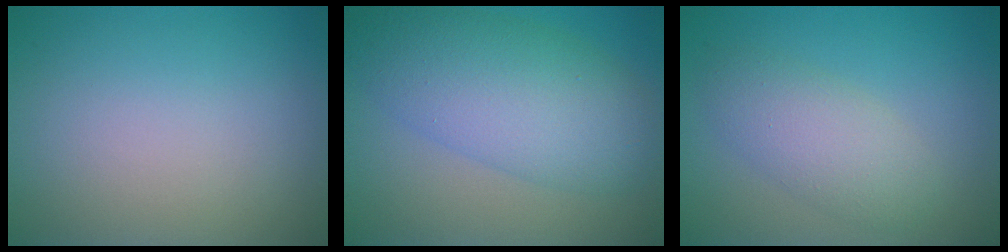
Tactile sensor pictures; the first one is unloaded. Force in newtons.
{"total": 8.3, "press": 8.3, "slide": 0.3}
{"total": 3.8, "press": 3.8, "slide": 0.1}